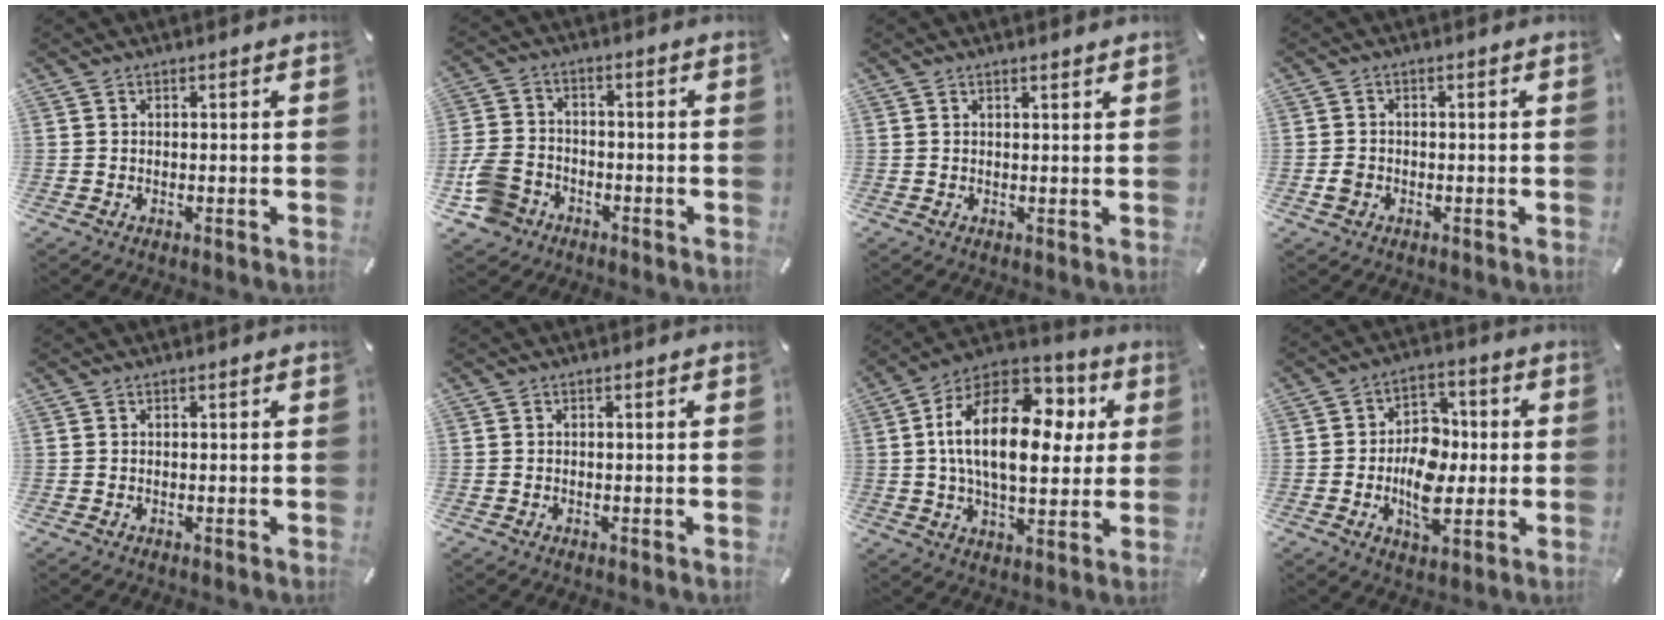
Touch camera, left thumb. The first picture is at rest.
{"total": 8.6, "force": [-4.3, 6.5, 3.6], "torque": [-0.090, 0.027, -0.081]}
{"total": 1.2, "force": [1.2, -0.1, 0.4], "torque": [-0.008, -0.003, 0.022]}
{"total": 1.9, "force": [-0.5, 1.5, 0.9], "torque": [-0.016, 0.004, -0.011]}
{"total": 0.0}
{"total": 0.0}
{"total": 22.3, "force": [4.8, 12.4, 17.8], "torque": [-0.333, -0.010, 0.071]}
{"total": 11.5, "force": [-1.9, 8.2, 7.9], "torque": [-0.122, 0.009, -0.032]}